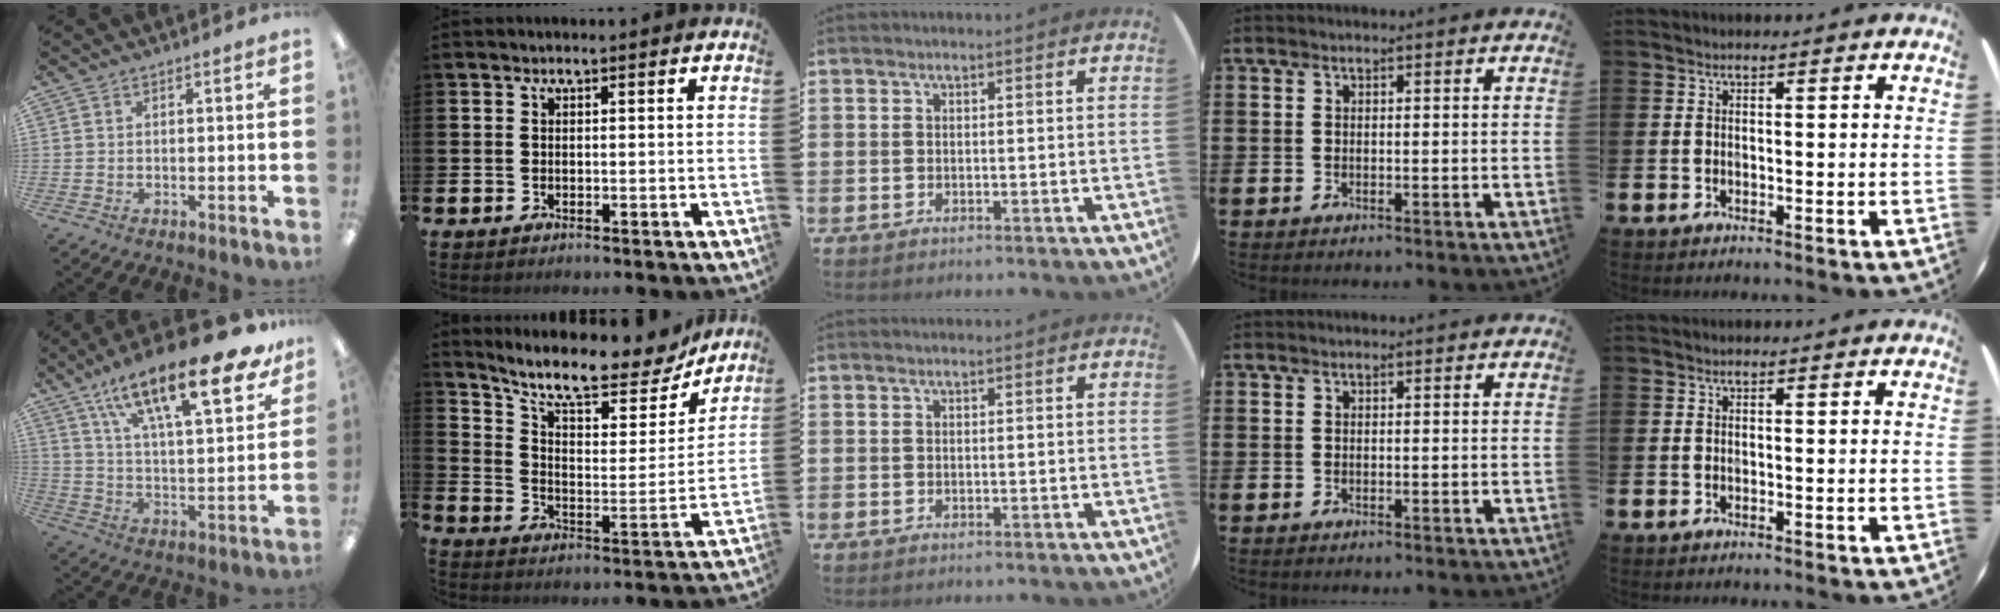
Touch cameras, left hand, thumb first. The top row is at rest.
{"thumb": {"total": 23.6, "force": [16.2, 6.8, 15.7], "torque": [-0.239, -0.100, 0.261]}, "index": {"total": 11.2, "force": [9.9, 2.5, 4.6], "torque": [-0.115, -0.068, 0.167]}}